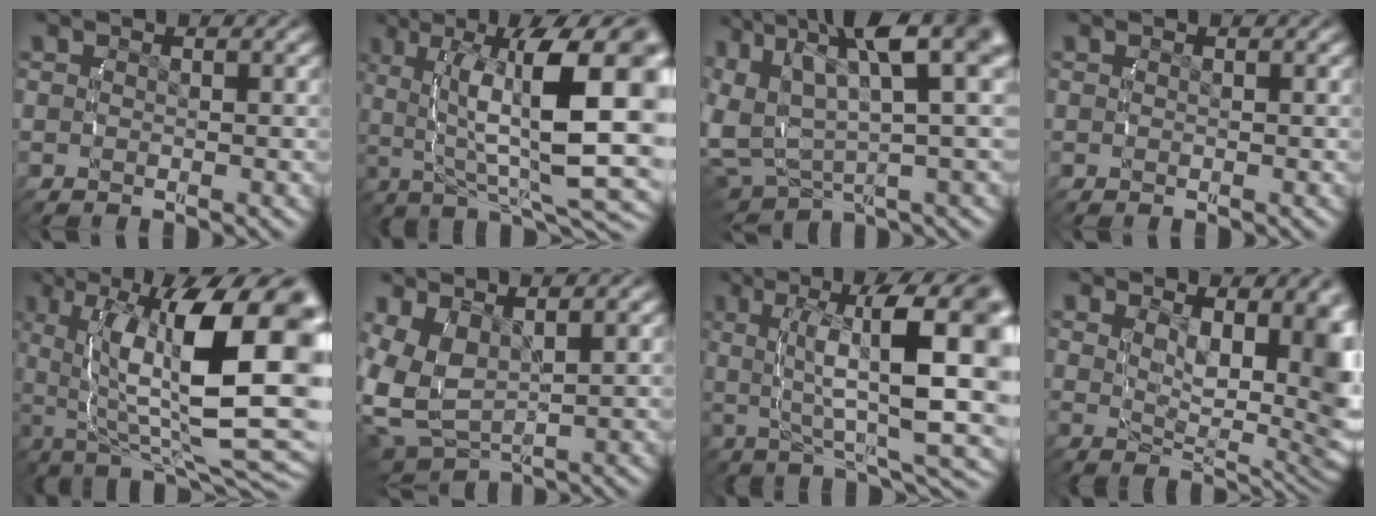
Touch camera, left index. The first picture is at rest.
{"total": 13.5, "force": [-0.1, 5.4, 12.3], "torque": [-0.167, -0.004, 0.012]}
{"total": 12.9, "force": [4.1, 7.9, 9.4], "torque": [-0.162, 0.000, 0.065]}
{"total": 0.0}
{"total": 14.4, "force": [-1.1, 6.0, 13.1], "torque": [-0.190, -0.021, 0.002]}
{"total": 8.9, "force": [1.0, 7.2, 5.1], "torque": [-0.159, -0.037, 0.028]}
{"total": 11.9, "force": [0.3, 4.5, 11.0], "torque": [-0.149, -0.001, 0.012]}
{"total": 9.2, "force": [1.1, 3.5, 8.4], "torque": [-0.103, -0.026, 0.029]}